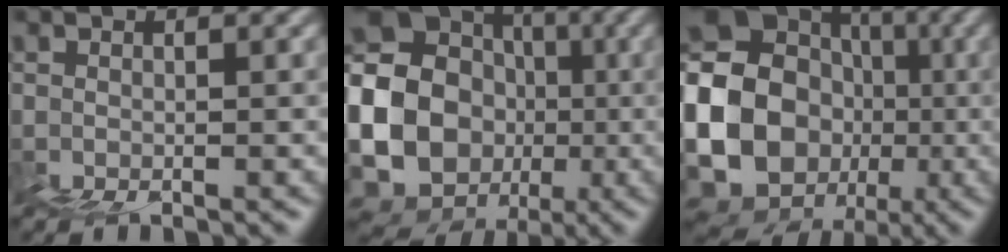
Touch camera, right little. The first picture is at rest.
{"total": 19.1, "force": [-0.7, 18.0, 6.3], "torque": [-0.132, 0.004, -0.043]}
{"total": 17.2, "force": [-0.1, 15.8, 6.7], "torque": [-0.123, 0.003, -0.030]}